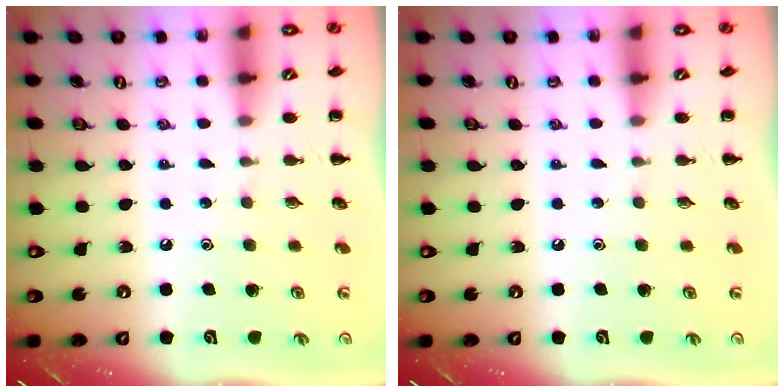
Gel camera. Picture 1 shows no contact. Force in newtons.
{"total": 0.0}